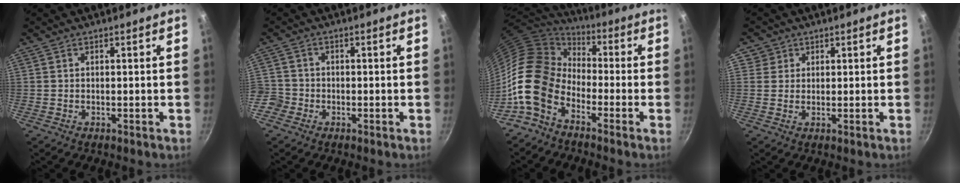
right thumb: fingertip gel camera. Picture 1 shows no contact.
{"total": 4.7, "force": [-2.3, 4.0, 1.0], "torque": [-0.019, 0.027, -0.046]}
{"total": 15.0, "force": [-6.3, 9.9, 9.2], "torque": [-0.151, 0.052, -0.155]}
{"total": 2.9, "force": [1.1, 2.6, 0.1], "torque": [0.027, 0.005, 0.012]}